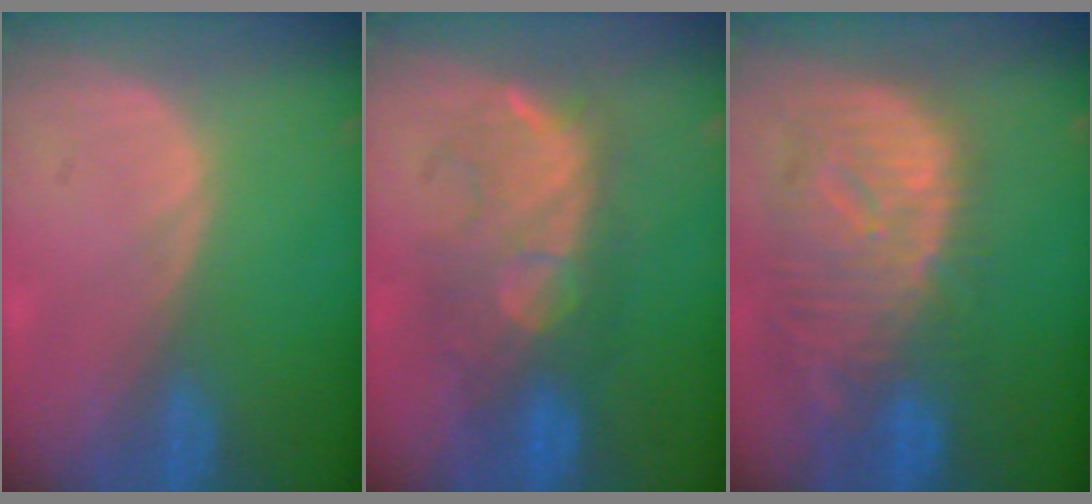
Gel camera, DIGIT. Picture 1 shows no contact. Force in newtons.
{"total": 8.6, "press": 8.5, "slide": 0.7}
{"total": 12.5, "press": 10.8, "slide": 6.3}